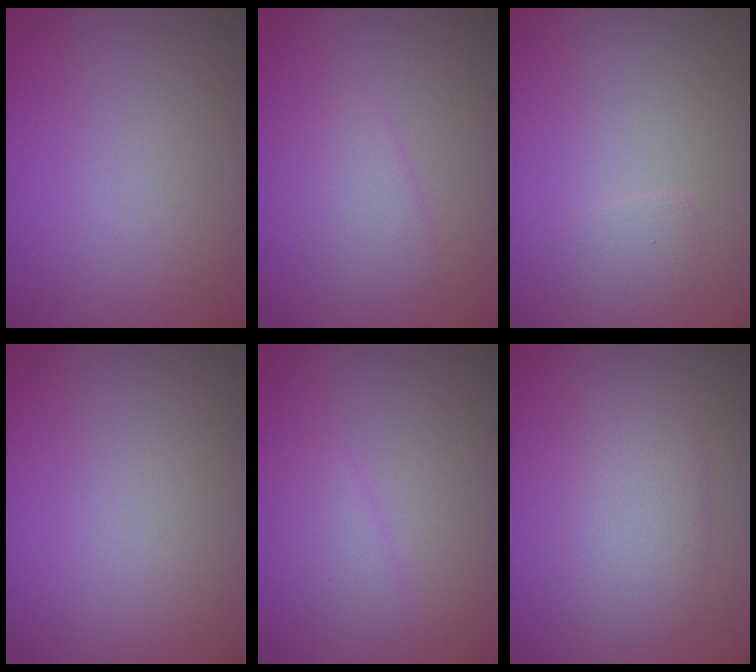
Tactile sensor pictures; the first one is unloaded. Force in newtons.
{"total": 1.8, "press": 1.8, "slide": 0.1}
{"total": 0.8, "press": 0.8, "slide": 0.0}
{"total": 0.0}
{"total": 1.3, "press": 1.3, "slide": 0.1}
{"total": 3.2, "press": 3.2, "slide": 0.3}